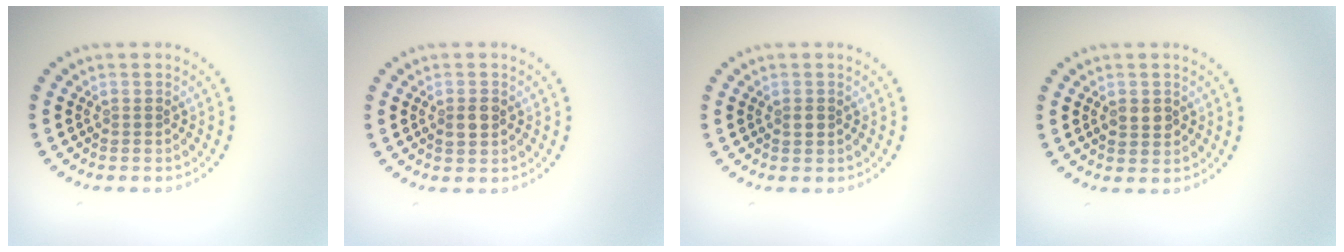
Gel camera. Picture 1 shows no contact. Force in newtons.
{"total": 1.6, "press": 1.6, "slide": 0.1}
{"total": 0.9, "press": 0.9, "slide": 0.1}
{"total": 1.7, "press": 1.7, "slide": 0.3}